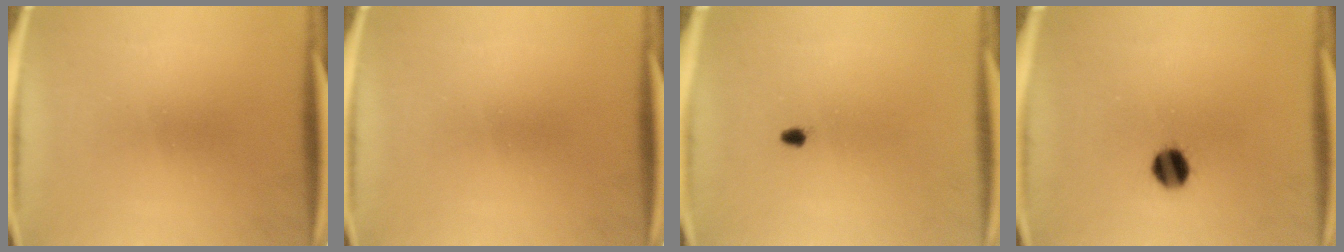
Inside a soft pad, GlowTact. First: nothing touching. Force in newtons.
{"total": 0.0}
{"total": 0.9}
{"total": 6.0}